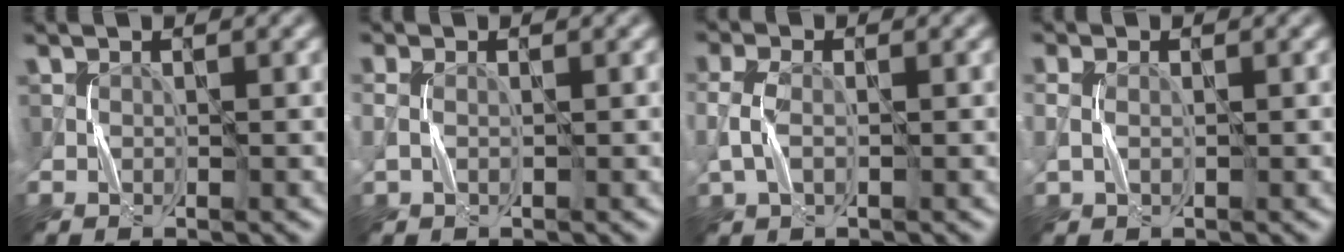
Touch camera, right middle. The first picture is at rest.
{"total": 1.3, "force": [-0.5, -0.9, -0.7], "torque": [0.020, -0.004, -0.009]}
{"total": 1.3, "force": [-1.0, -0.1, 0.8], "torque": [-0.019, 0.002, -0.019]}
{"total": 1.0, "force": [-0.5, -0.7, -0.5], "torque": [0.015, -0.004, -0.007]}